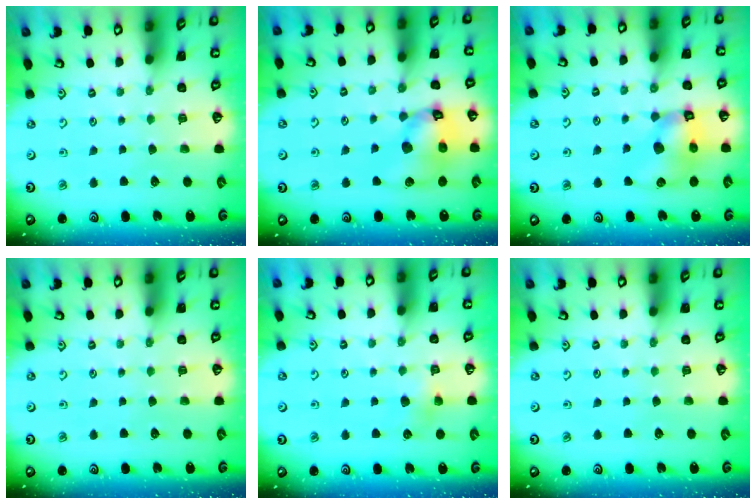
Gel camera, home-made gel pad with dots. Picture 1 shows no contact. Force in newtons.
{"total": 14.1, "press": 14.0, "slide": 1.8}
{"total": 10.8, "press": 10.7, "slide": 1.5}
{"total": 0.0}
{"total": 5.8, "press": 5.7, "slide": 1.3}
{"total": 0.0}